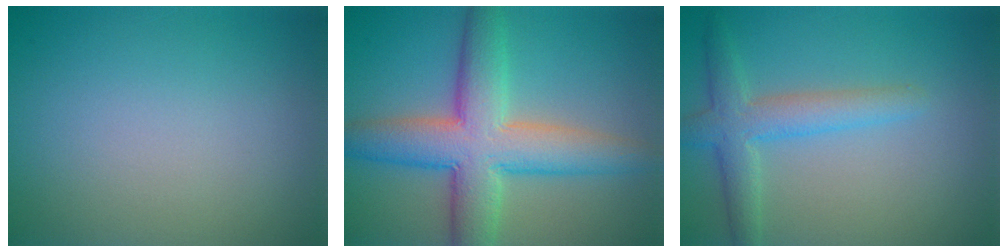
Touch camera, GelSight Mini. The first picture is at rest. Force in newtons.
{"total": 8.6, "press": 8.6, "slide": 0.2}
{"total": 3.7, "press": 3.7, "slide": 0.1}